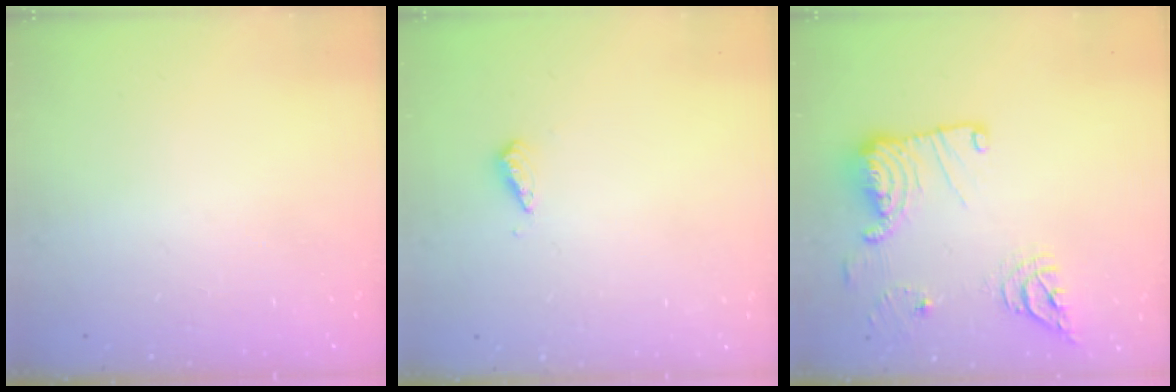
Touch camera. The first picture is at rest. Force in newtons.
{"total": 2.8, "press": 2.8, "slide": 0.7}
{"total": 17.4, "press": 17.2, "slide": 2.7}